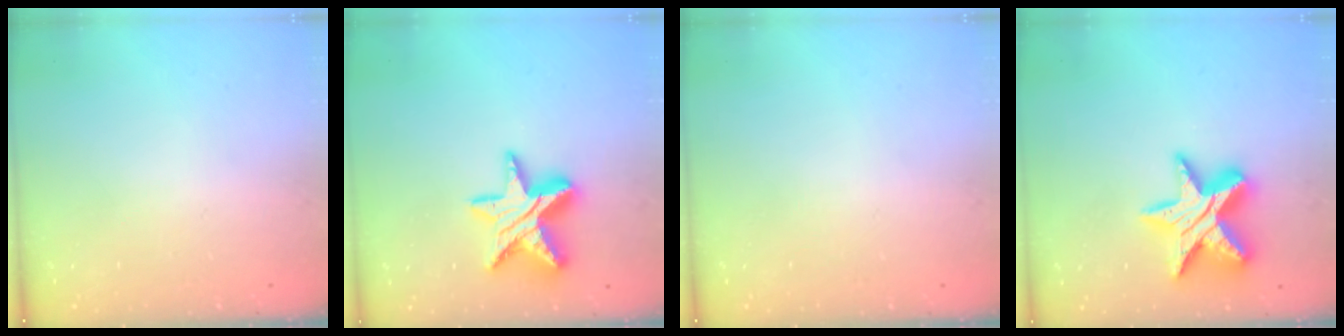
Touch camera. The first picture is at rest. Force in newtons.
{"total": 15.7, "press": 15.7, "slide": 1.2}
{"total": 0.0}
{"total": 16.2, "press": 16.2, "slide": 1.1}